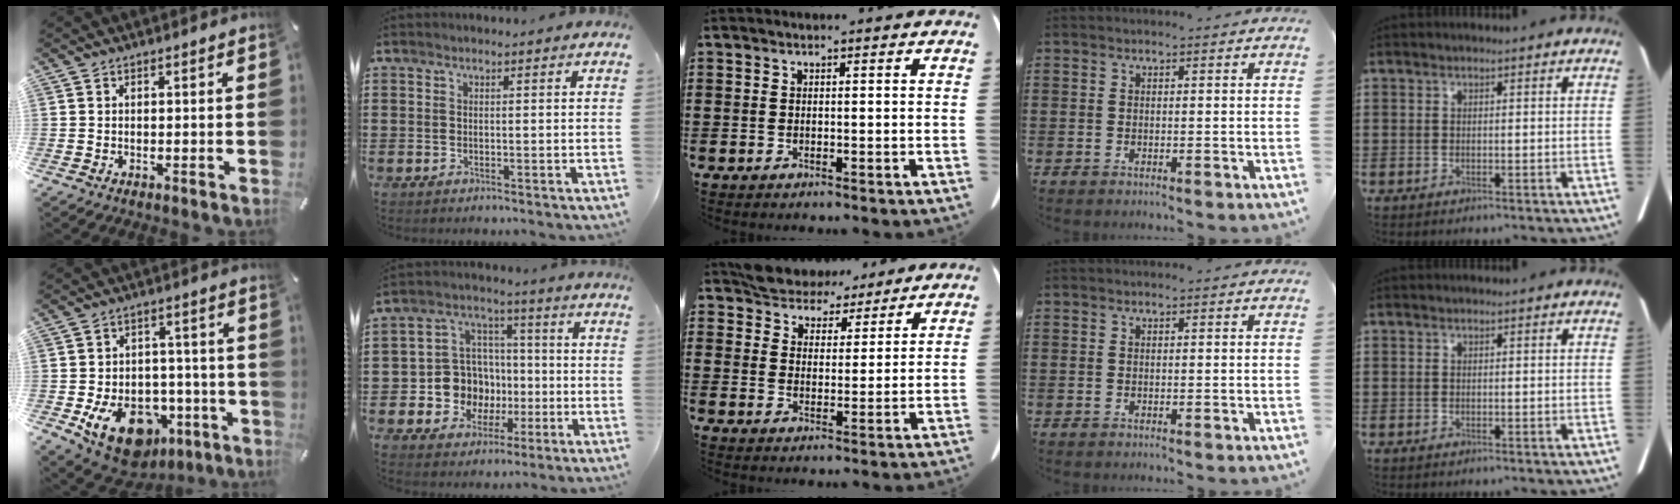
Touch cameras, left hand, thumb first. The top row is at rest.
{"thumb": {"total": 15.9, "force": [-7.2, 10.9, 9.1], "torque": [-0.142, 0.041, -0.107]}, "index": {"total": 9.7, "force": [-0.9, 9.3, 2.7], "torque": [-0.103, 0.007, -0.007]}, "middle": {"total": 5.6, "force": [5.3, 1.8, 0.3], "torque": [-0.035, -0.022, 0.099]}}